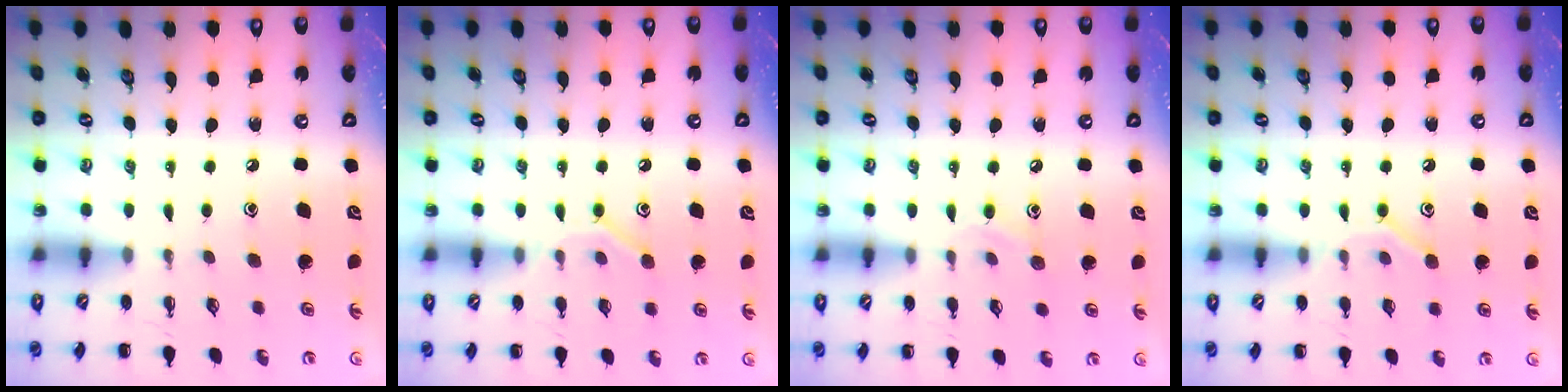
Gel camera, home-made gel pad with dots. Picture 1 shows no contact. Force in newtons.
{"total": 8.9, "press": 8.7, "slide": 1.7}
{"total": 6.5, "press": 6.2, "slide": 1.9}
{"total": 8.9, "press": 8.7, "slide": 1.7}